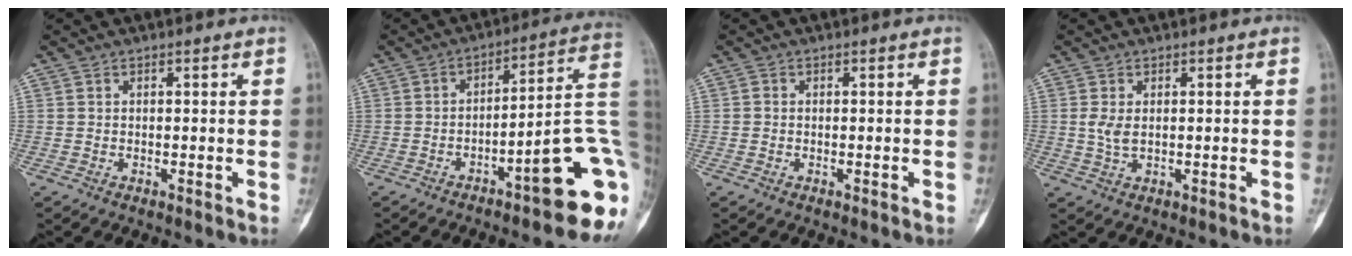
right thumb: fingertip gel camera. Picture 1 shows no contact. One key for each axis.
{"total": 17.5, "fx": -5.7, "fy": 3.5, "fz": 16.1, "tx": -0.158, "ty": 0.043, "tz": -0.073}
{"total": 0.6, "fx": -0.1, "fy": 0.5, "fz": 0.3, "tx": 0.000, "ty": 0.002, "tz": -0.005}
{"total": 2.7, "fx": 0.3, "fy": 1.4, "fz": 2.3, "tx": -0.050, "ty": -0.003, "tz": 0.008}